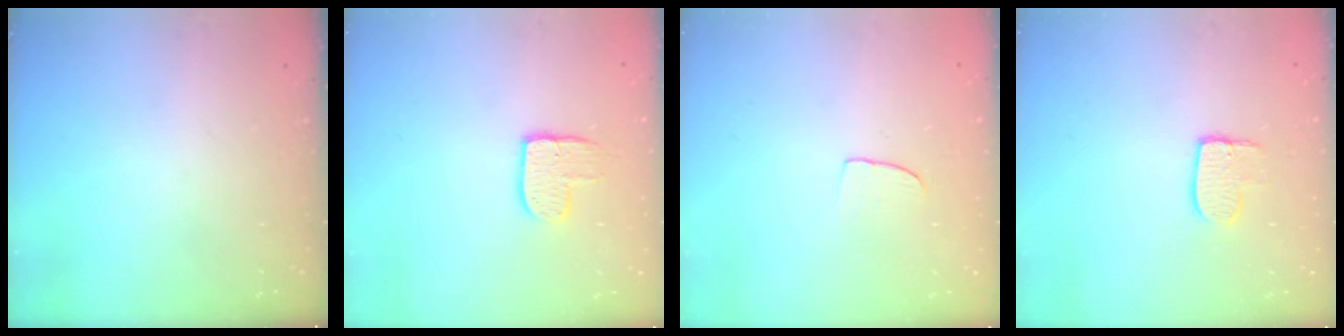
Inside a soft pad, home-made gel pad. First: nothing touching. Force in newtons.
{"total": 8.5, "press": 8.4, "slide": 0.5}
{"total": 5.9, "press": 5.9, "slide": 0.4}
{"total": 7.7, "press": 7.7, "slide": 0.5}